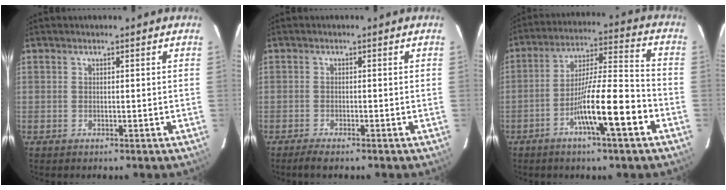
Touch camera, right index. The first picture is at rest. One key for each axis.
{"total": 2.4, "fx": -1.9, "fy": 0.2, "fz": 1.5, "tx": -0.028, "ty": -0.006, "tz": -0.030}
{"total": 13.0, "fx": -5.5, "fy": 0.7, "fz": 11.8, "tx": -0.203, "ty": 0.005, "tz": -0.095}